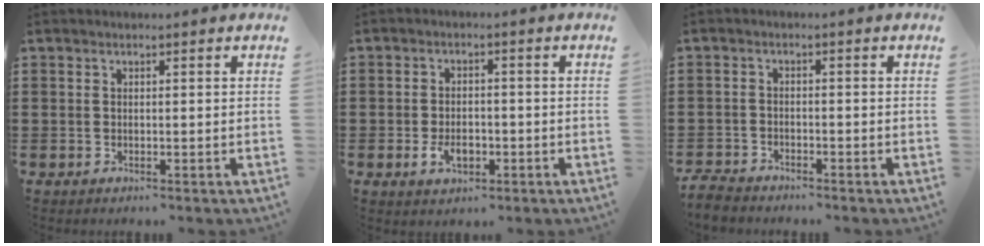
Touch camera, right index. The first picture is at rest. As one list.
[{"total": 3.5, "force": [-1.2, 2.2, 2.5], "torque": [-0.053, 0.000, -0.022]}, {"total": 2.6, "force": [-2.5, 0.4, 0.4], "torque": [-0.017, 0.001, -0.056]}]